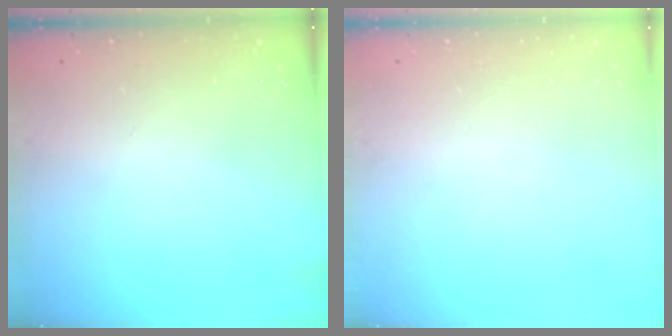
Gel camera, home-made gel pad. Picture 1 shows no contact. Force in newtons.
{"total": 0.0}